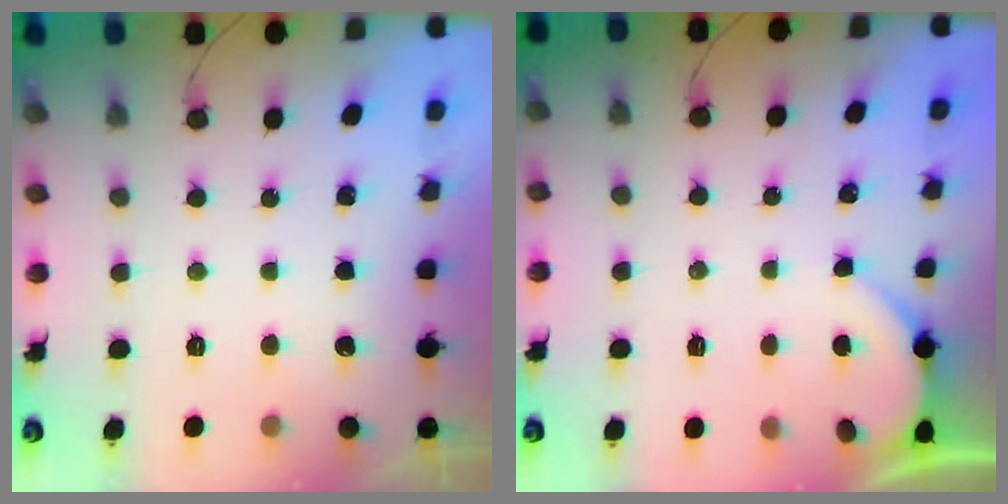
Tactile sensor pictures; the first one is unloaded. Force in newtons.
{"total": 2.1, "press": 2.1, "slide": 0.2}